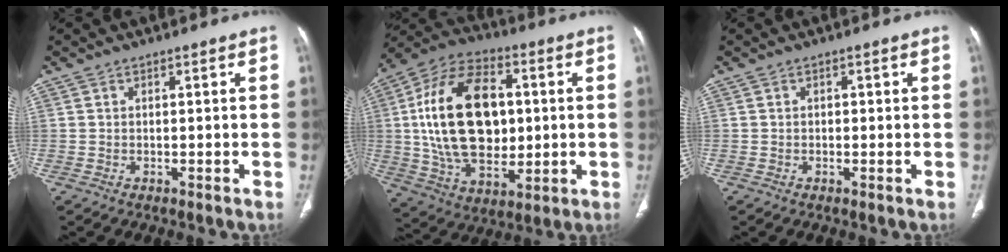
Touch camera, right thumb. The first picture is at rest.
{"total": 24.3, "force": [2.2, 14.9, 19.1], "torque": [-0.323, 0.002, 0.043]}
{"total": 0.5, "force": [0.0, 0.4, 0.3], "torque": [0.002, 0.001, -0.004]}